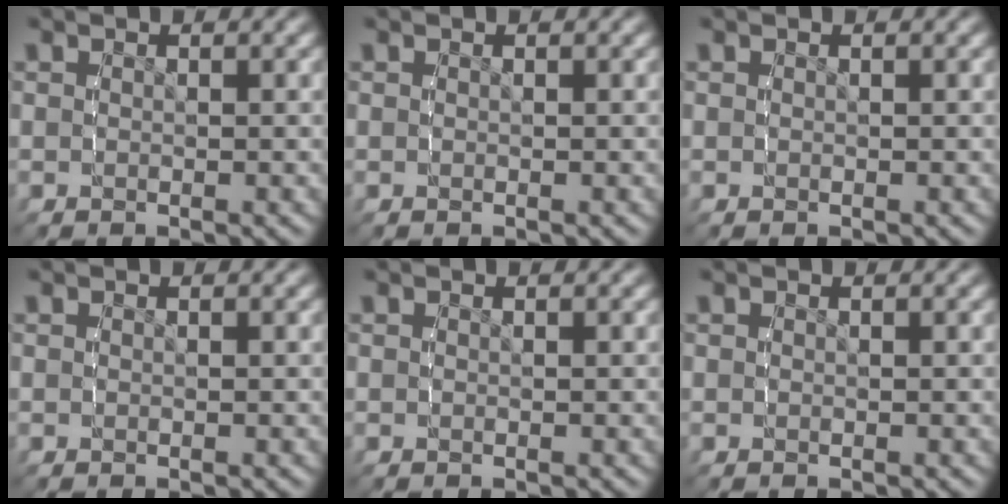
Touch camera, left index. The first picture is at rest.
{"total": 0.0}
{"total": 0.0}
{"total": 0.0}
{"total": 0.0}
{"total": 0.0}